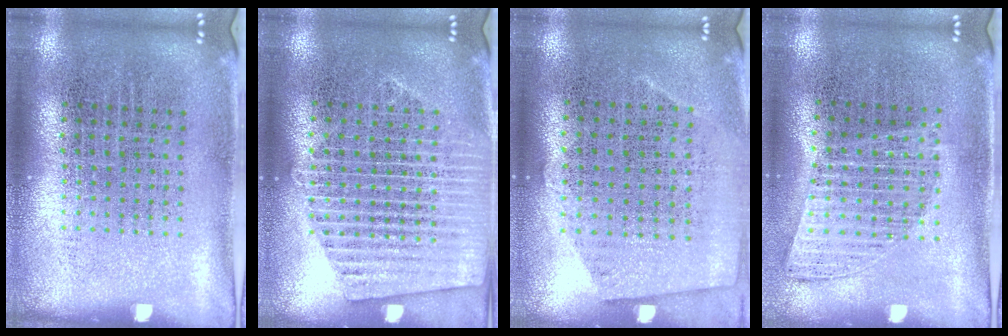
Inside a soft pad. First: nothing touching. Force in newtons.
{"total": 1.6, "press": 1.6, "slide": 0.3}
{"total": 0.6, "press": 0.2, "slide": 0.6}
{"total": 1.0, "press": 1.0, "slide": 0.2}